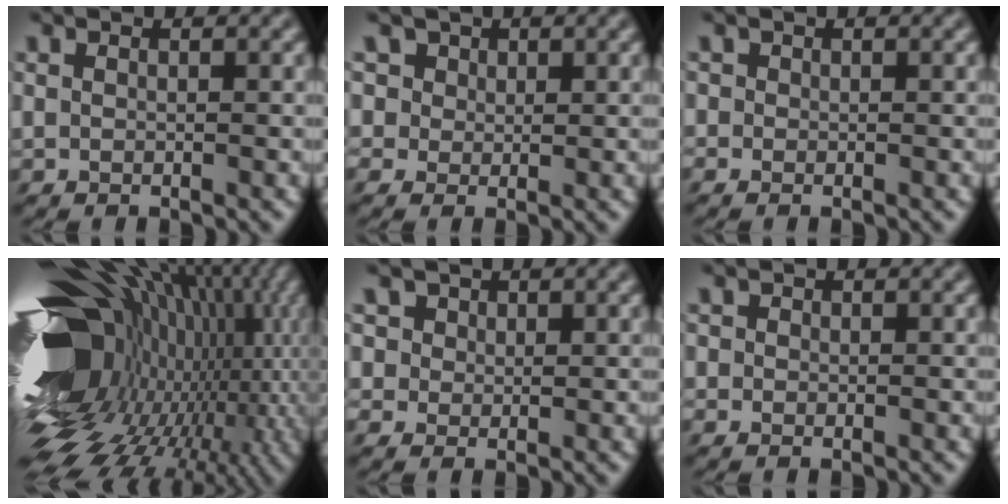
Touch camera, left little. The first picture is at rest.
{"total": 3.5, "force": [1.7, 2.9, 1.0], "torque": [-0.032, 0.006, 0.022]}
{"total": 0.5, "force": [0.0, 0.4, -0.3], "torque": [0.007, -0.001, 0.002]}
{"total": 18.5, "force": [-2.9, 11.0, 14.6], "torque": [-0.260, -0.021, -0.044]}
{"total": 3.1, "force": [1.4, 2.6, 0.9], "torque": [-0.030, 0.008, 0.020]}
{"total": 0.6, "force": [0.0, 0.6, -0.2], "torque": [-0.002, 0.003, 0.008]}